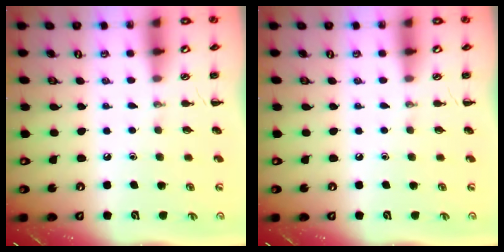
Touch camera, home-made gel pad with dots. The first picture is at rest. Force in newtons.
{"total": 0.0}